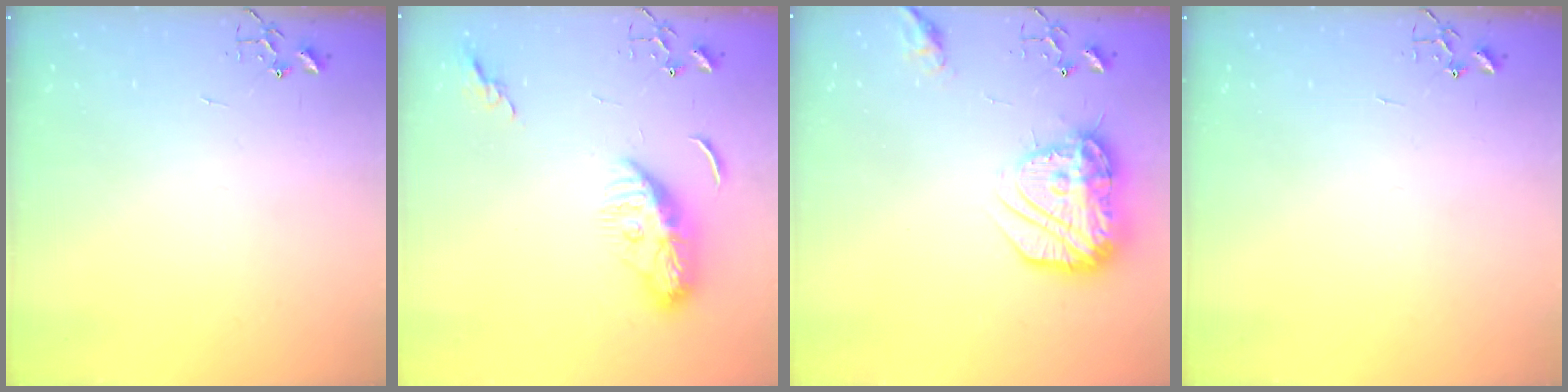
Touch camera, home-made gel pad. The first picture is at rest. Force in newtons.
{"total": 9.4, "press": 9.4, "slide": 1.0}
{"total": 19.3, "press": 19.2, "slide": 1.6}
{"total": 0.0}